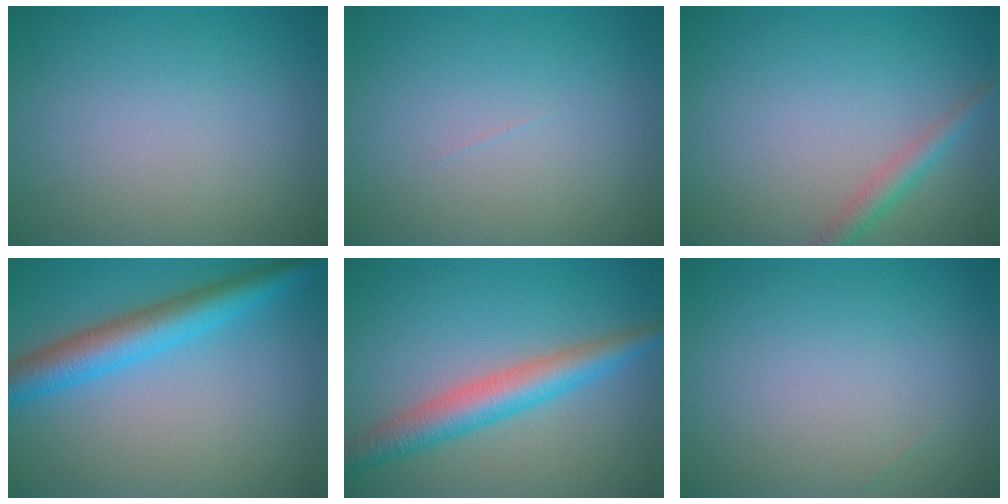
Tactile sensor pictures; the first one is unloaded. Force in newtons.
{"total": 0.0}
{"total": 2.0, "press": 2.0, "slide": 0.0}
{"total": 5.2, "press": 5.2, "slide": 0.1}
{"total": 4.8, "press": 4.8, "slide": 0.0}
{"total": 0.0}